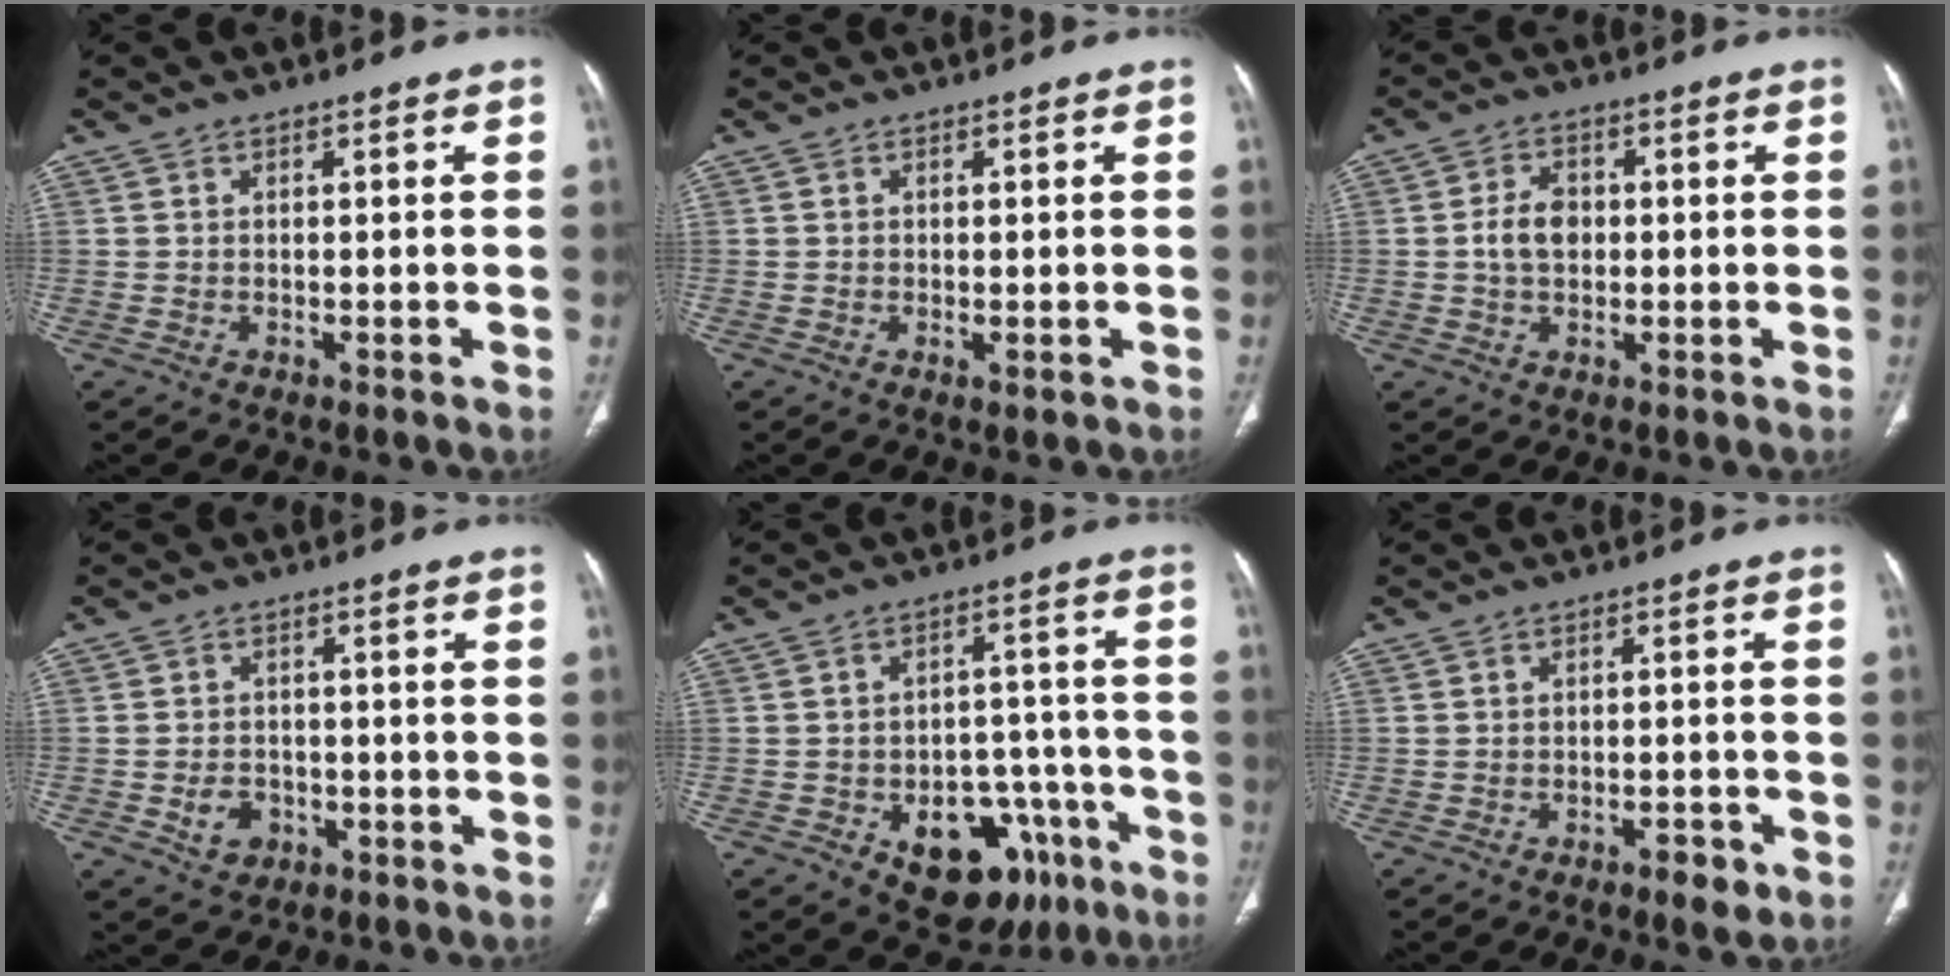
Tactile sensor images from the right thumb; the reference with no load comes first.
{"total": 1.1, "force": [-0.3, 0.4, 1.0], "torque": [-0.020, -0.005, -0.002]}
{"total": 5.4, "force": [0.0, 3.9, 3.8], "torque": [-0.063, 0.009, -0.003]}
{"total": 4.7, "force": [-1.6, 3.8, 2.4], "torque": [-0.030, 0.011, -0.020]}
{"total": 15.5, "force": [-7.5, 9.9, 9.4], "torque": [-0.081, 0.051, -0.091]}
{"total": 3.4, "force": [-2.0, 1.3, 2.4], "torque": [-0.029, 0.008, -0.027]}